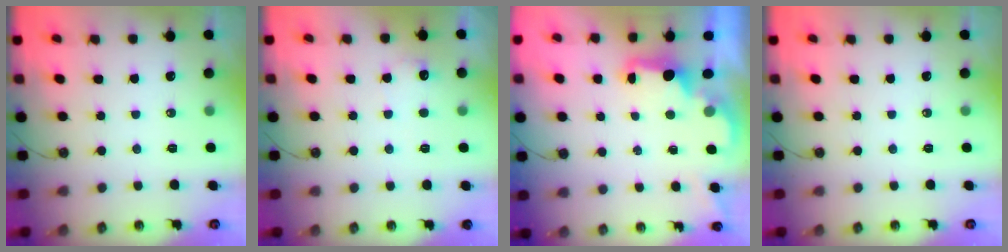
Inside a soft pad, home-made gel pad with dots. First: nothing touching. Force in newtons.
{"total": 6.0, "press": 6.0, "slide": 0.9}
{"total": 2.3, "press": 2.1, "slide": 0.7}
{"total": 0.0}